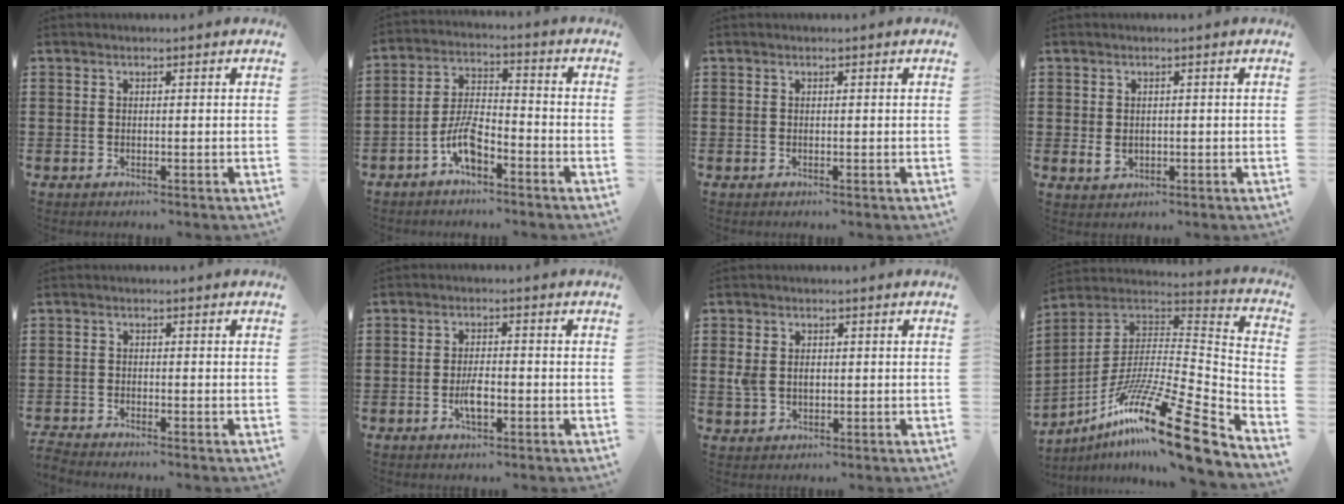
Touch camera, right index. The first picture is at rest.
{"total": 6.4, "force": [-3.8, 2.3, 4.7], "torque": [-0.114, -0.002, -0.075]}
{"total": 0.0}
{"total": 1.8, "force": [0.0, 1.4, 1.2], "torque": [-0.024, 0.005, 0.000]}
{"total": 1.8, "force": [-1.8, -0.2, -0.1], "torque": [0.000, 0.002, -0.038]}
{"total": 3.9, "force": [-1.2, 1.2, 3.5], "torque": [-0.068, -0.004, -0.020]}
{"total": 2.8, "force": [0.2, 2.0, 1.9], "torque": [-0.041, 0.009, 0.003]}
{"total": 19.3, "force": [-12.9, 1.9, 14.3], "torque": [-0.251, 0.021, -0.231]}